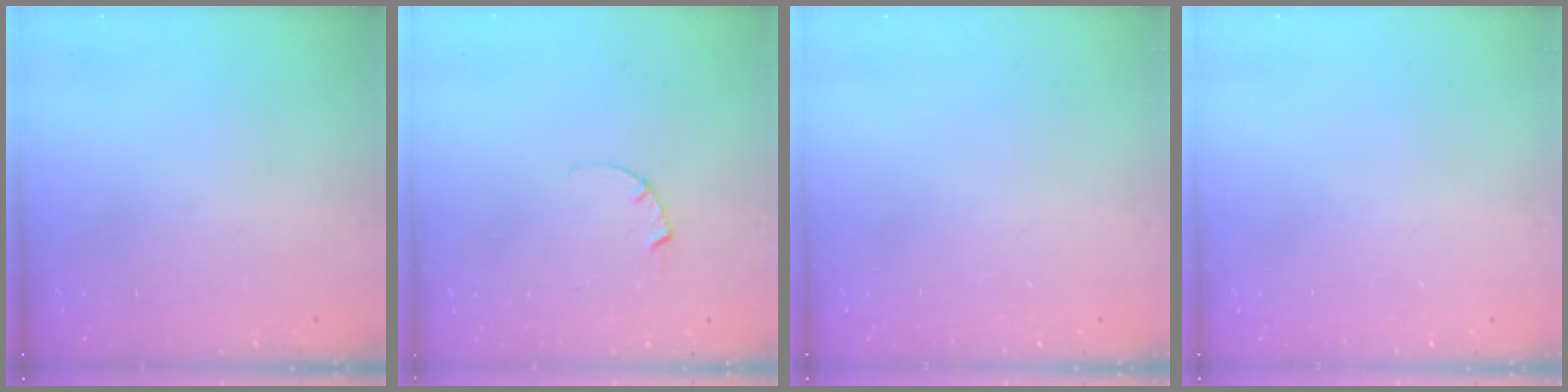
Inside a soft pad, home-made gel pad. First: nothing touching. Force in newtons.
{"total": 2.5, "press": 2.5, "slide": 0.3}
{"total": 0.0}
{"total": 0.0}